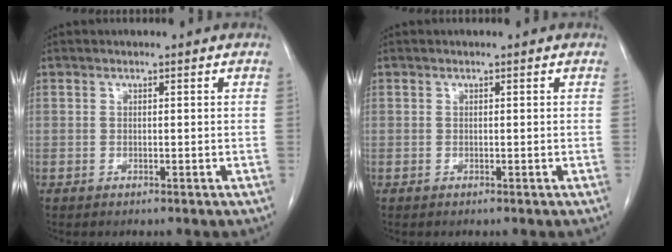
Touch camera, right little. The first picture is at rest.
{"total": 0.0}